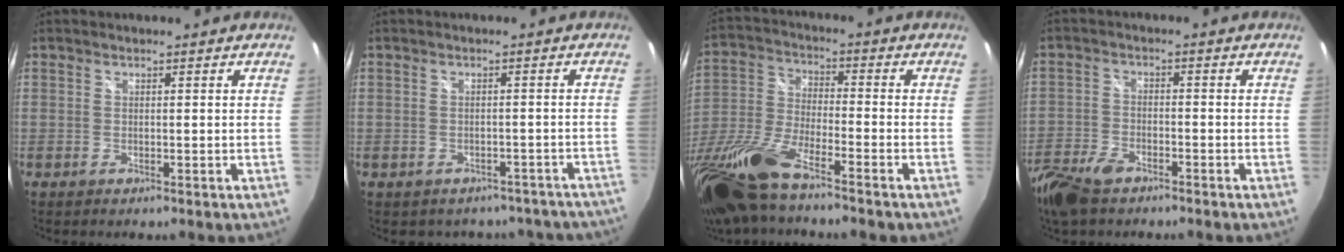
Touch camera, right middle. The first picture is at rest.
{"total": 11.7, "force": [-9.7, 6.0, 2.9], "torque": [-0.054, 0.009, -0.091]}
{"total": 18.4, "force": [-13.1, 4.3, 12.2], "torque": [-0.272, -0.041, -0.258]}
{"total": 11.2, "force": [-7.8, 5.4, 6.1], "torque": [-0.161, -0.026, -0.156]}